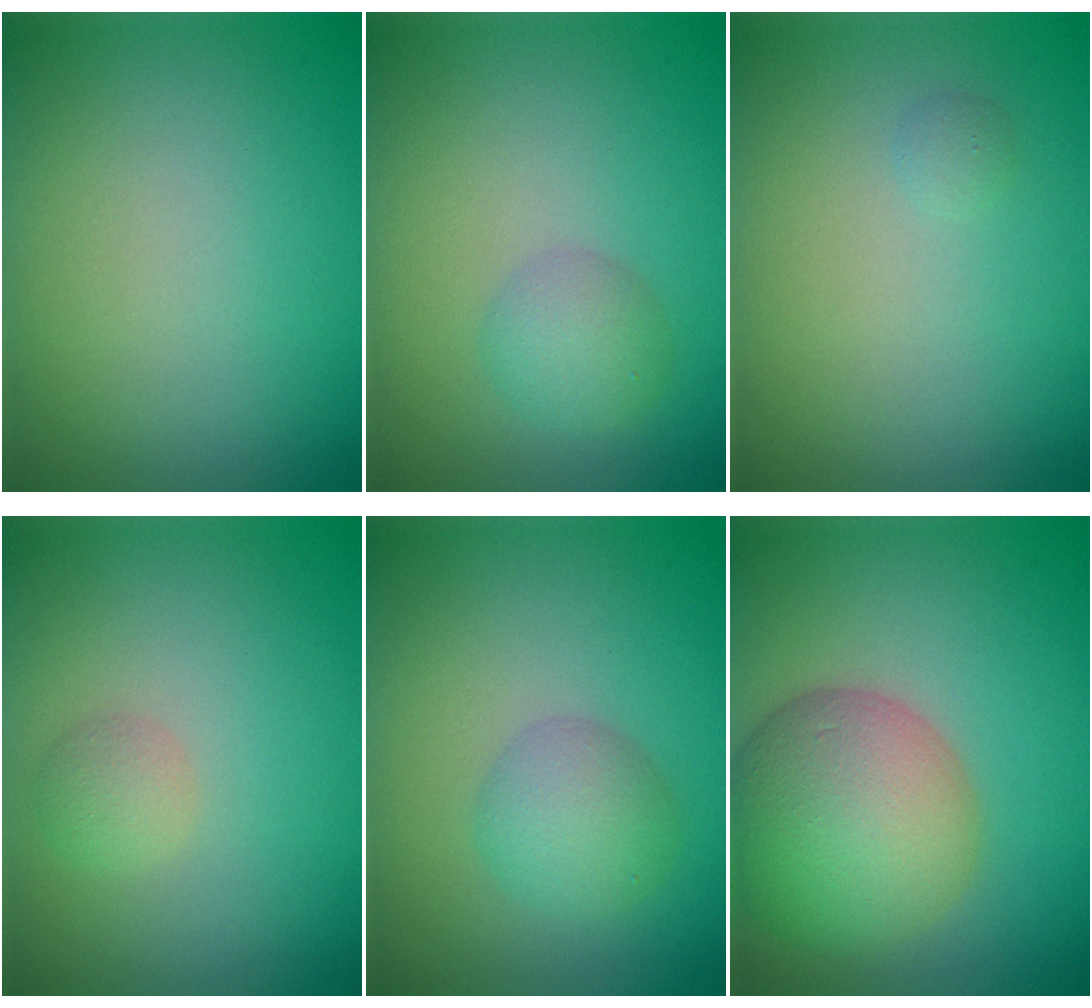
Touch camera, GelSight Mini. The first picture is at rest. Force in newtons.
{"total": 2.4, "press": 2.4, "slide": 0.0}
{"total": 0.6, "press": 0.6, "slide": 0.0}
{"total": 1.4, "press": 1.4, "slide": 0.1}
{"total": 3.1, "press": 3.1, "slide": 0.1}
{"total": 9.0, "press": 9.0, "slide": 0.5}